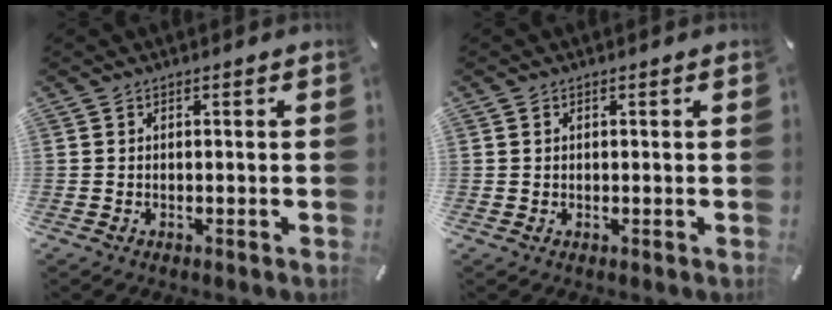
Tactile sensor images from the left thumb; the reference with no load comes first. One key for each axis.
{"total": 0.6, "fx": 0.1, "fy": 0.6, "fz": 0.2, "tx": -0.006, "ty": 0.004, "tz": 0.002}